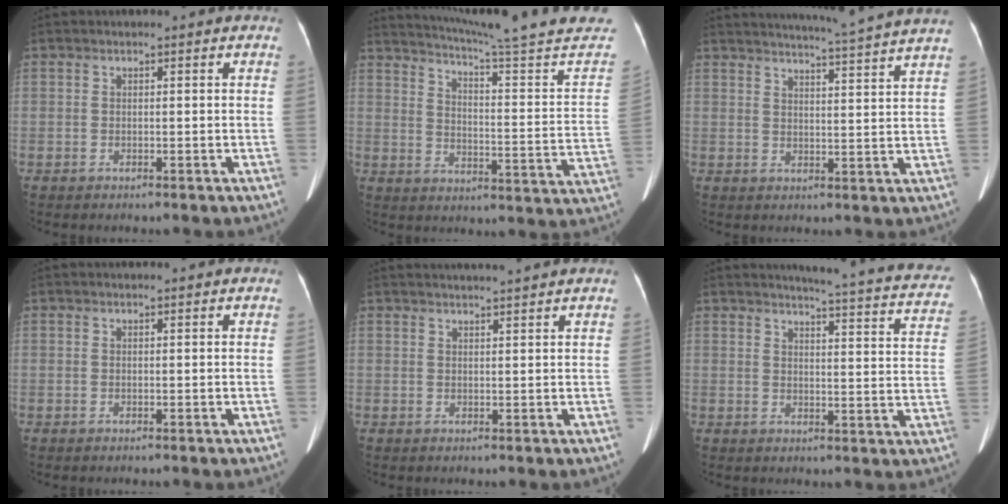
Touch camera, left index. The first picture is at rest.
{"total": 24.6, "force": [22.5, -2.0, 9.8], "torque": [-0.157, -0.099, 0.282]}
{"total": 14.5, "force": [13.4, -2.1, 5.2], "torque": [-0.093, -0.038, 0.161]}
{"total": 0.5, "force": [0.5, 0.0, 0.2], "torque": [-0.002, 0.004, 0.008]}
{"total": 5.0, "force": [4.6, -1.1, 1.6], "torque": [-0.019, 0.015, 0.058]}
{"total": 18.6, "force": [17.1, 1.6, 7.1], "torque": [-0.083, -0.067, 0.172]}